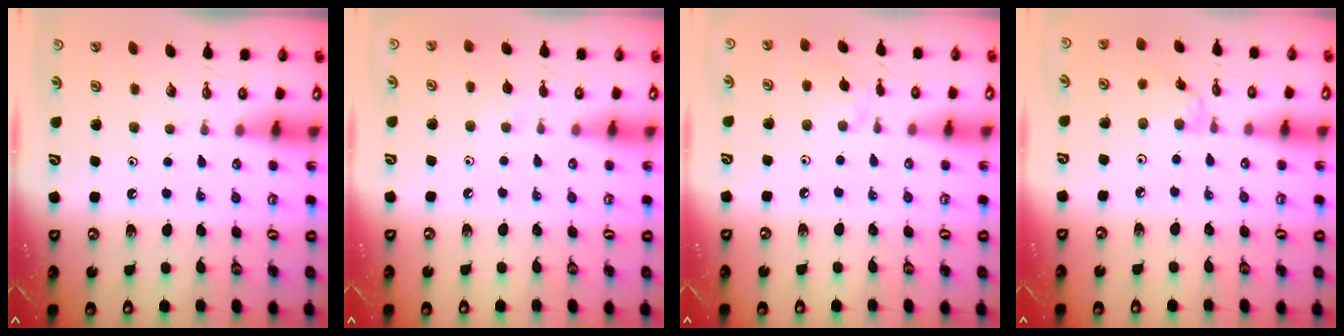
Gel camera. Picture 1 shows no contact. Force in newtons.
{"total": 2.9, "press": 2.8, "slide": 0.6}
{"total": 2.1, "press": 2.1, "slide": 0.5}
{"total": 0.9, "press": 0.9, "slide": 0.3}